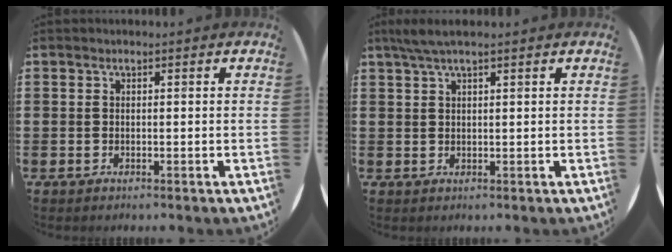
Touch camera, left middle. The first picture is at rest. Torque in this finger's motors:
{"motor_torque": [0.88, -0.83, 0.11, 0.10]}